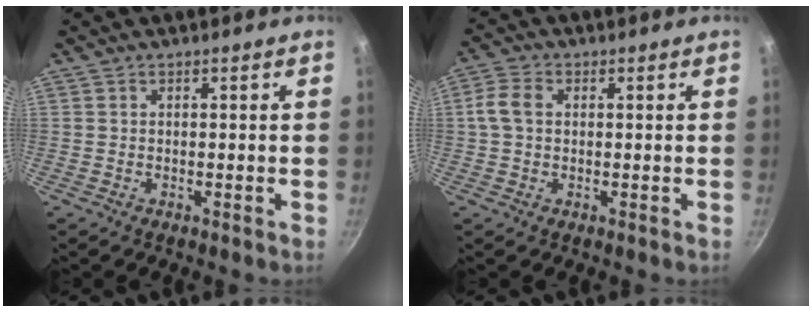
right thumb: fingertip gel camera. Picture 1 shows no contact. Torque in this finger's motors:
{"motor_torque": [-0.41, 0.43, 0.27, -0.16, 0.02]}